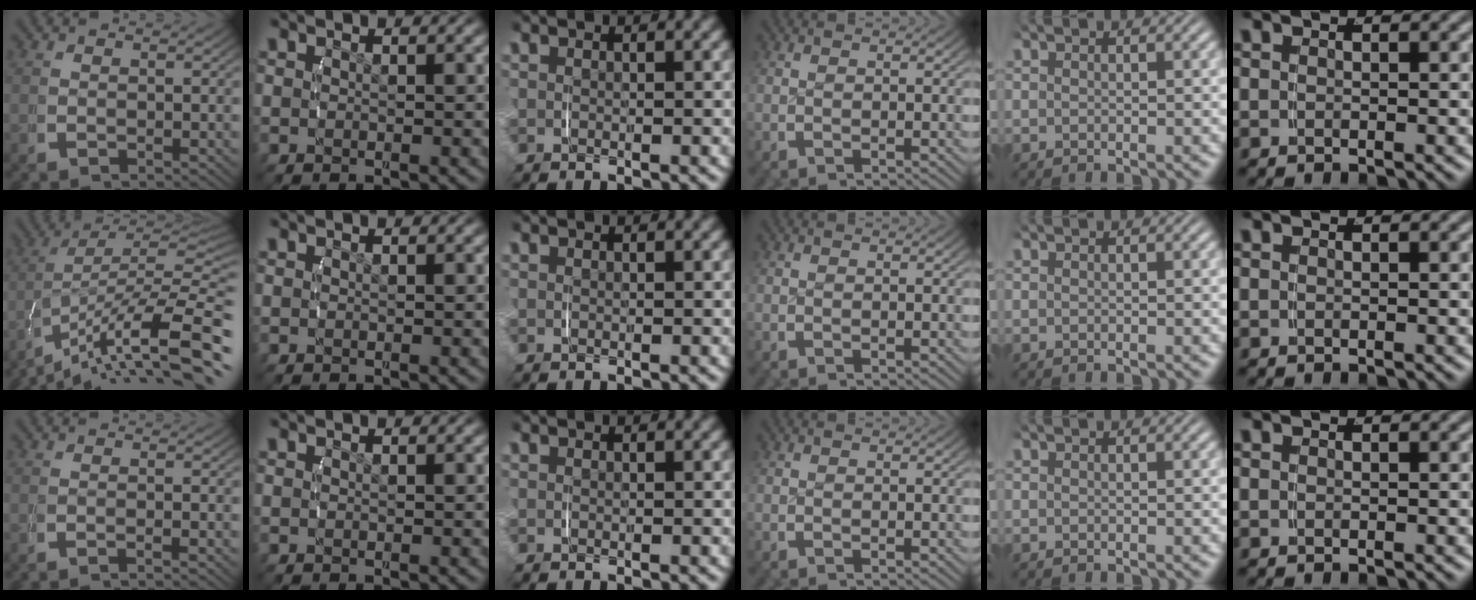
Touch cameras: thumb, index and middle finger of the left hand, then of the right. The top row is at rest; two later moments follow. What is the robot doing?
{"motion": "lift_and_place", "object": "string"}